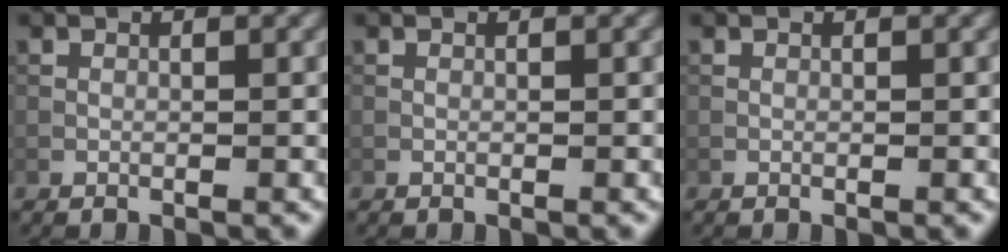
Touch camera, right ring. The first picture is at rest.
{"total": 0.0}
{"total": 0.0}